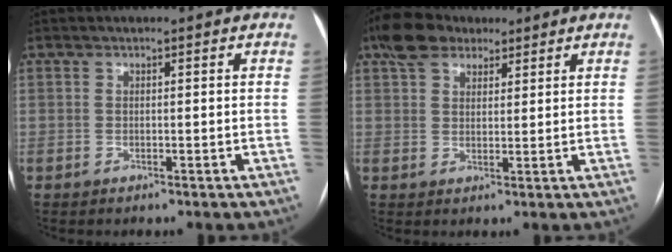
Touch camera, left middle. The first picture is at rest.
{"total": 6.8, "force": [4.7, 3.9, 3.0], "torque": [-0.061, 0.031, 0.087]}